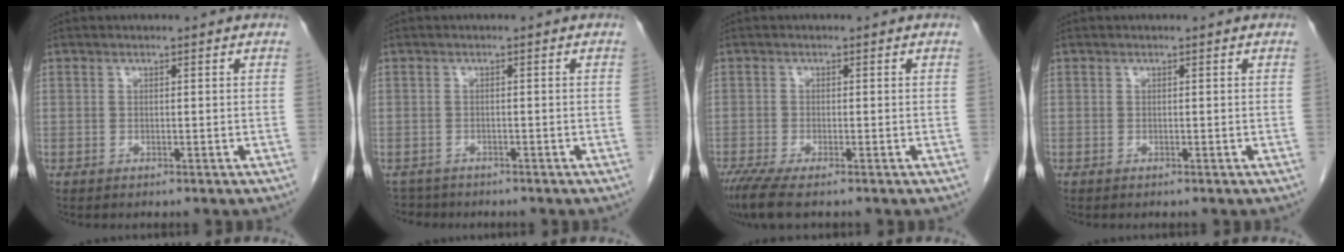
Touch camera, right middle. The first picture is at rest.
{"total": 2.8, "force": [-2.5, 1.1, -0.4], "torque": [0.000, -0.004, -0.044]}
{"total": 5.0, "force": [-3.6, 0.6, 3.4], "torque": [-0.066, -0.015, -0.065]}
{"total": 0.0}